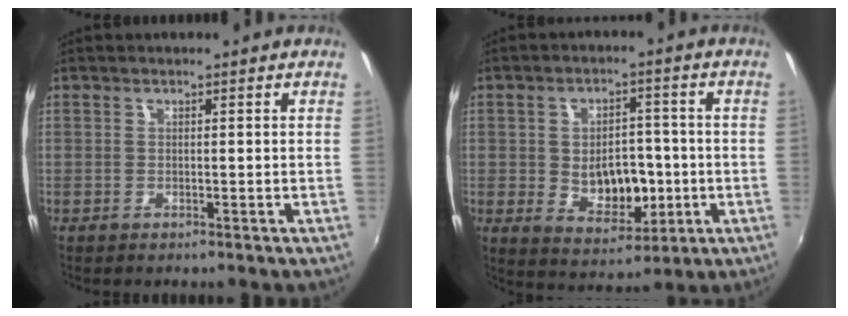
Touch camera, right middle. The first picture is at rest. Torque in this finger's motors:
{"motor_torque": [0.30, 0.24, 0.20, 0.04]}